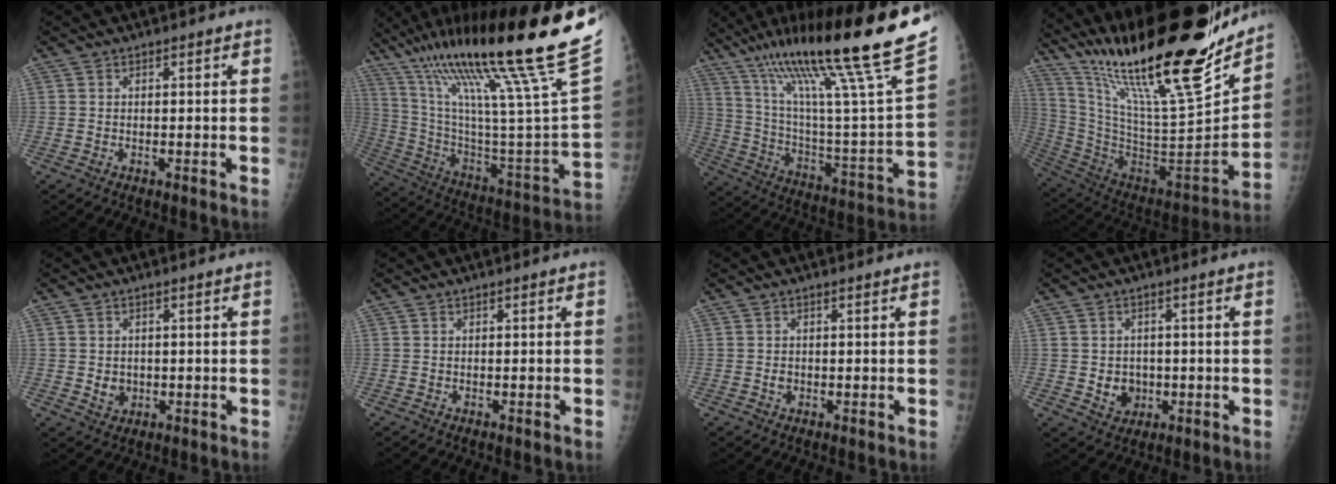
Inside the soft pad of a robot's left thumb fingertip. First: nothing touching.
{"total": 36.0, "force": [26.3, 1.7, 24.5], "torque": [-0.376, -0.120, 0.416]}
{"total": 33.4, "force": [22.2, 2.8, 24.7], "torque": [-0.388, -0.062, 0.363]}
{"total": 33.5, "force": [24.8, 5.6, 21.8], "torque": [-0.341, -0.121, 0.421]}
{"total": 2.6, "force": [0.0, 2.2, 1.4], "torque": [-0.014, -0.001, 0.008]}
{"total": 0.0}
{"total": 0.9, "force": [0.0, 0.7, 0.6], "torque": [-0.007, 0.001, 0.001]}
{"total": 4.4, "force": [-0.4, 3.8, 2.1], "torque": [-0.013, 0.002, 0.003]}